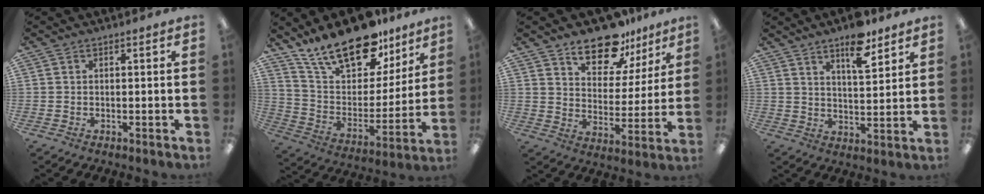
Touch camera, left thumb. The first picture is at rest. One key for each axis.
{"total": 20.9, "fx": 15.7, "fy": 9.3, "fz": 10.2, "tx": -0.184, "ty": -0.098, "tz": 0.280}
{"total": 13.7, "fx": 10.8, "fy": 6.4, "fz": 5.4, "tx": -0.076, "ty": -0.072, "tz": 0.197}
{"total": 9.7, "fx": 6.8, "fy": 3.3, "fz": 6.0, "tx": -0.087, "ty": -0.039, "tz": 0.112}